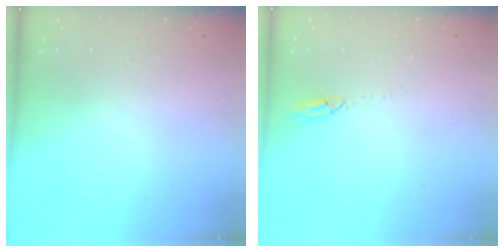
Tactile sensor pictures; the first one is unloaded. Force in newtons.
{"total": 2.7, "press": 2.7, "slide": 0.2}